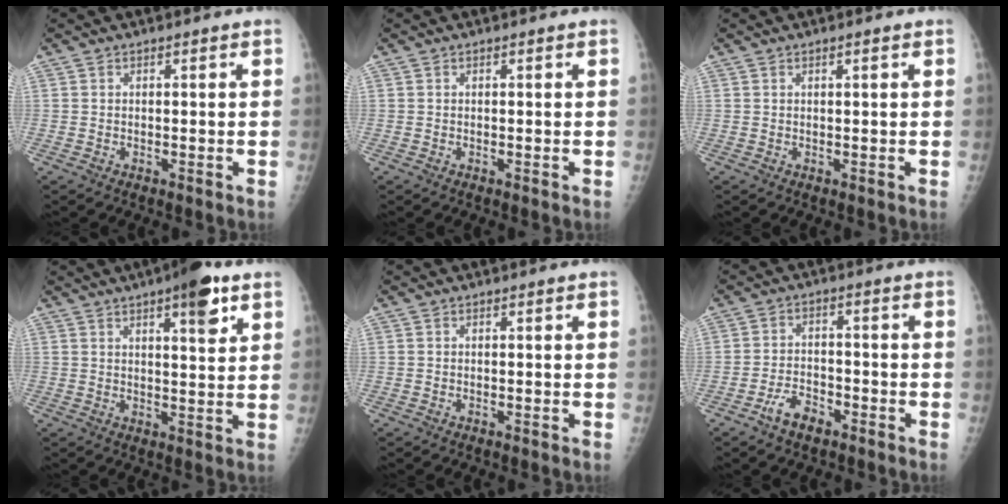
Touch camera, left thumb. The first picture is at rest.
{"total": 0.0}
{"total": 0.5, "force": [0.3, 0.0, 0.5], "torque": [-0.007, 0.001, 0.004]}
{"total": 8.6, "force": [4.7, 2.3, 6.8], "torque": [-0.081, -0.020, 0.063]}
{"total": 0.0}
{"total": 5.1, "force": [-3.4, 2.6, 2.8], "torque": [-0.047, 0.023, -0.061]}